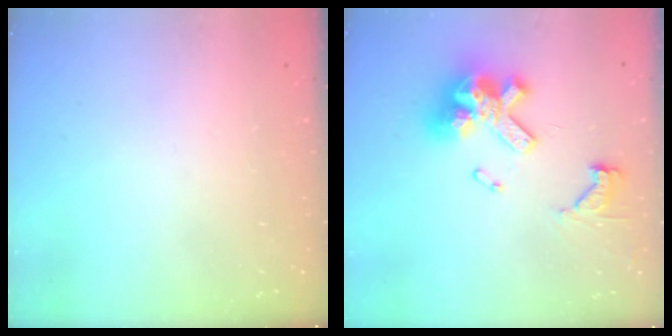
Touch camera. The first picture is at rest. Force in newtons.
{"total": 14.6, "press": 14.5, "slide": 1.0}